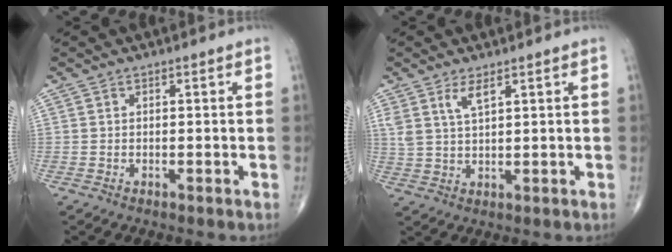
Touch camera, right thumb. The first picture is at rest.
{"total": 3.1, "force": [2.0, 0.8, 2.2], "torque": [-0.048, -0.011, 0.044]}